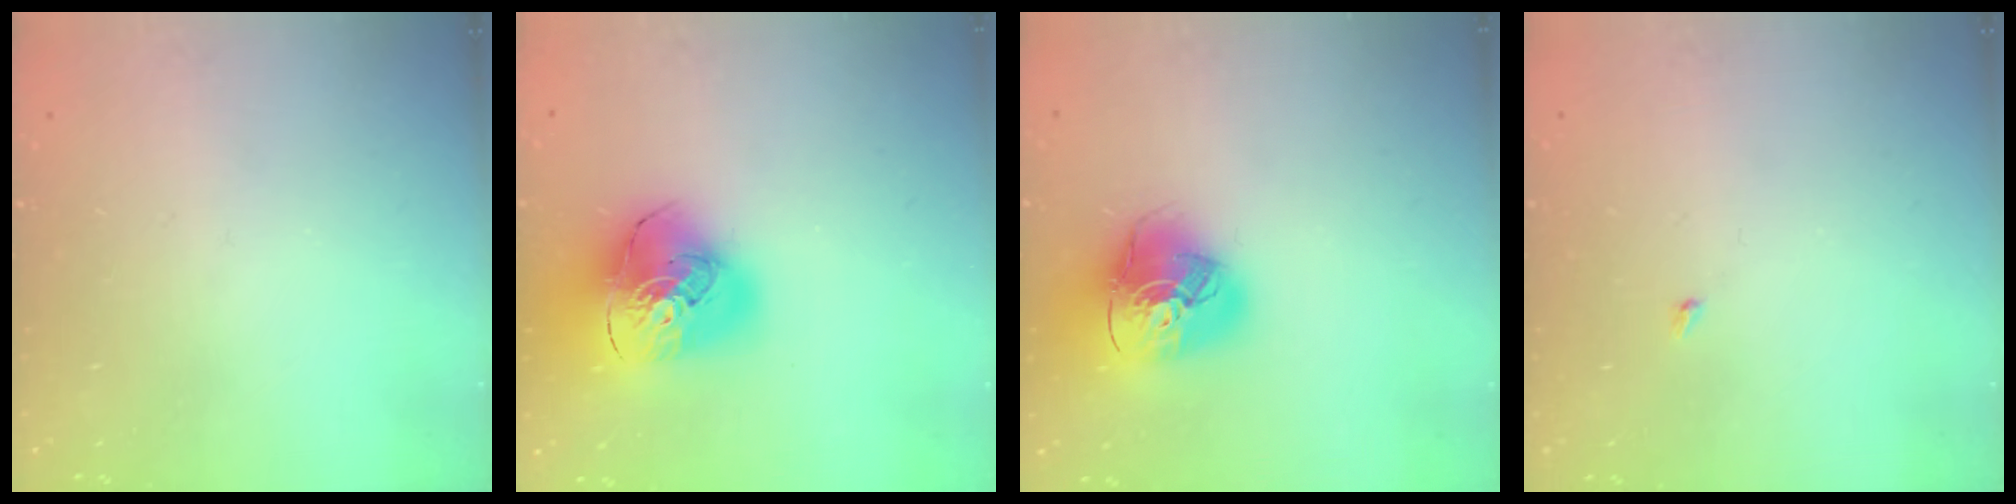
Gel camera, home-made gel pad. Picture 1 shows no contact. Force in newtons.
{"total": 20.4, "press": 20.2, "slide": 2.5}
{"total": 15.6, "press": 15.5, "slide": 1.6}
{"total": 1.9, "press": 1.9, "slide": 0.3}